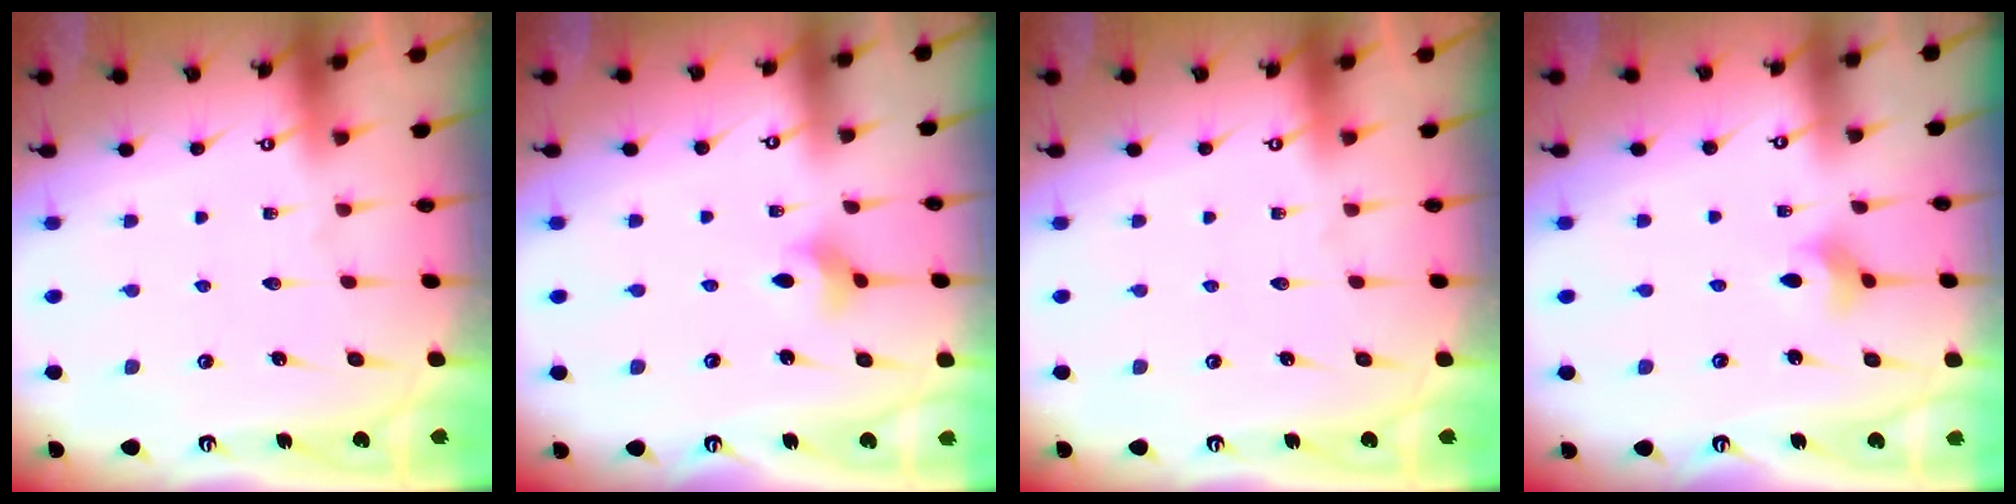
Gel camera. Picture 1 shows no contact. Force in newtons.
{"total": 3.0, "press": 2.9, "slide": 0.7}
{"total": 0.0}
{"total": 3.2, "press": 3.1, "slide": 0.8}